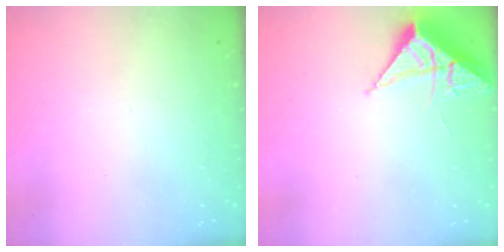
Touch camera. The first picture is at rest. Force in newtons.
{"total": 7.0, "press": 7.0, "slide": 0.3}